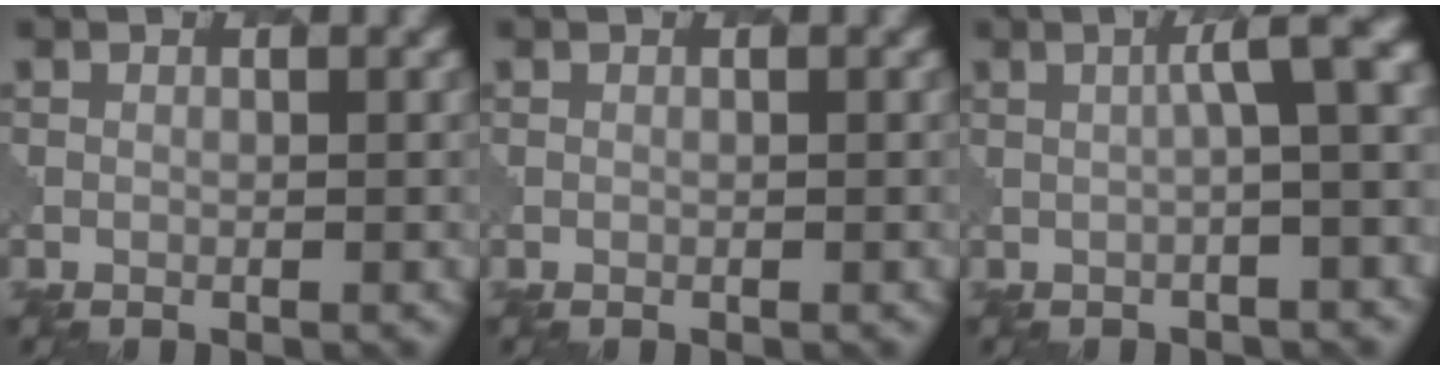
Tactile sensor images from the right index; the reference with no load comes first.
{"total": 0.0}
{"total": 5.2, "force": [0.6, 1.2, 5.0], "torque": [-0.052, 0.017, 0.004]}